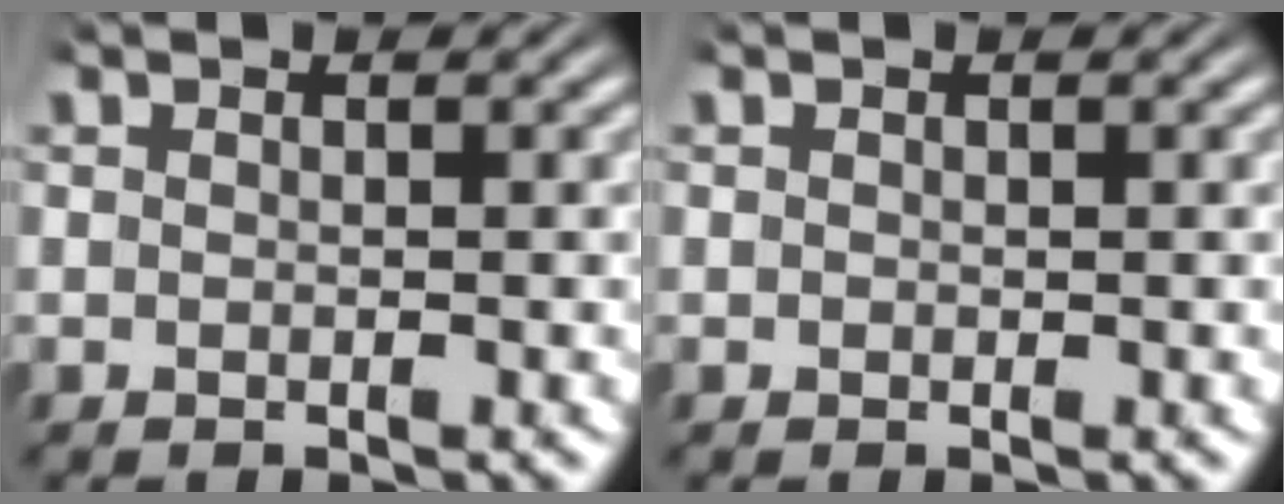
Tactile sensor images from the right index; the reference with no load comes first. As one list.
[{"total": 0.0}]